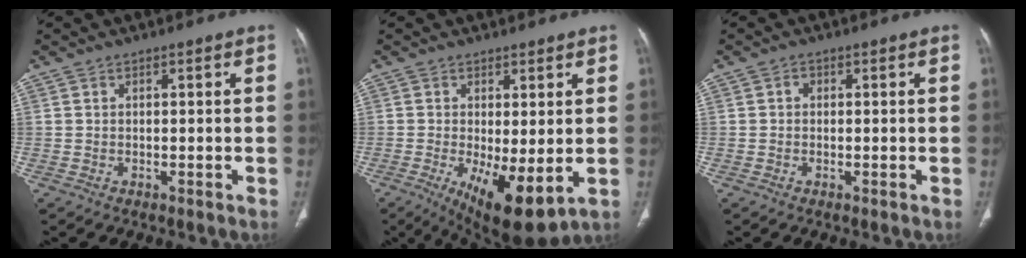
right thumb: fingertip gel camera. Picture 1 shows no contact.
{"total": 11.0, "force": [-2.1, 4.0, 10.0], "torque": [-0.162, -0.026, -0.018]}
{"total": 1.0, "force": [0.1, 0.8, 0.5], "torque": [-0.004, 0.003, 0.001]}